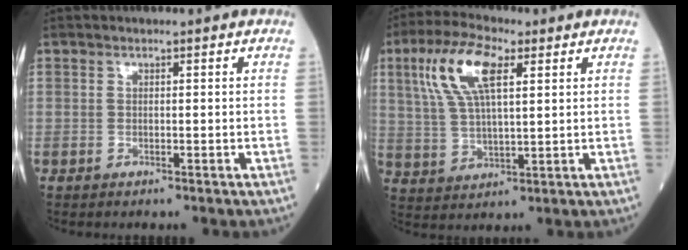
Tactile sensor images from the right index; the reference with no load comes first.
{"total": 11.1, "force": [4.5, 3.5, 9.5], "torque": [-0.207, 0.020, 0.087]}